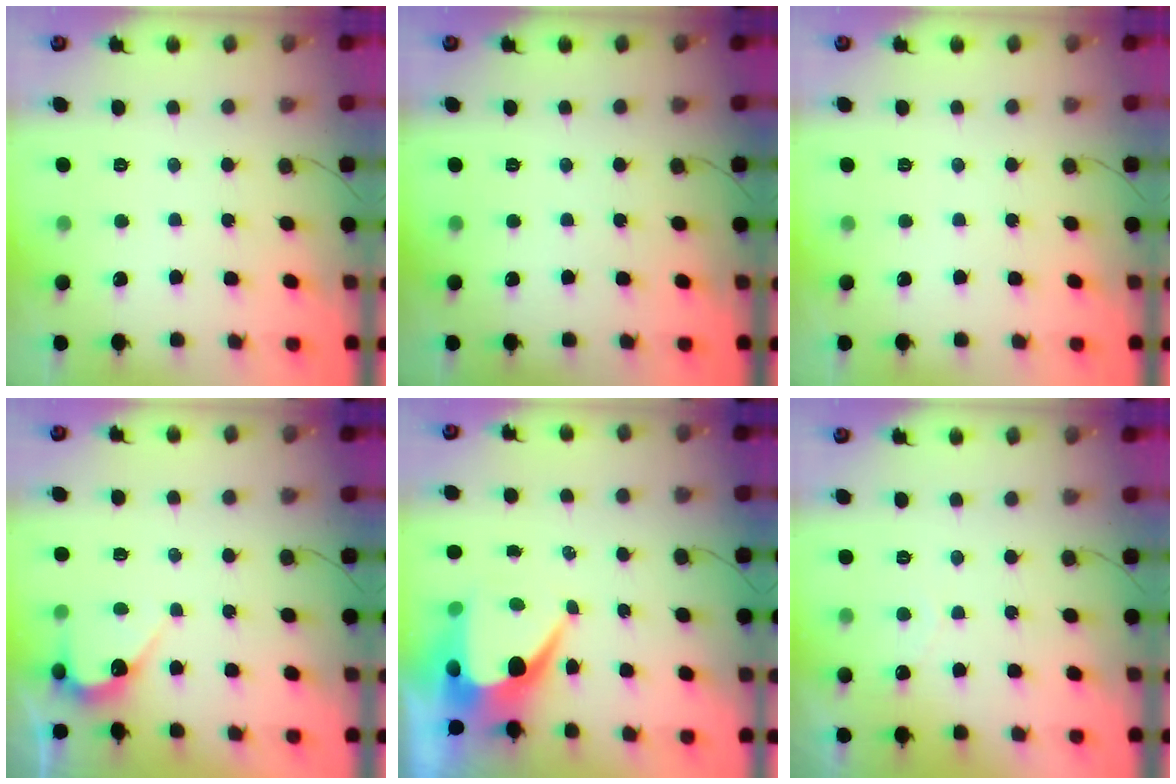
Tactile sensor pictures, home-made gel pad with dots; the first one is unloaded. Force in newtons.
{"total": 0.0}
{"total": 0.0}
{"total": 3.9, "press": 3.9, "slide": 0.2}
{"total": 9.0, "press": 9.0, "slide": 0.9}
{"total": 2.2, "press": 2.2, "slide": 0.1}